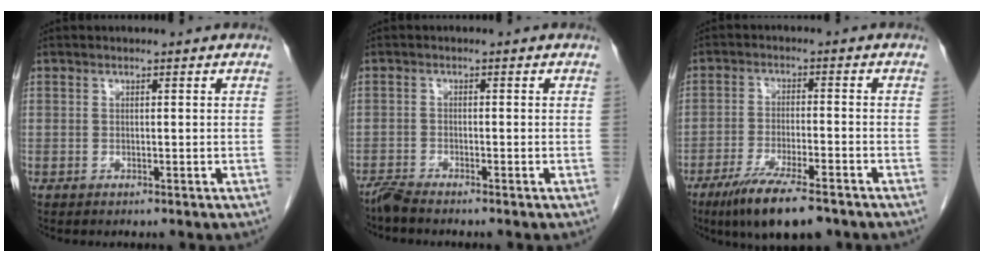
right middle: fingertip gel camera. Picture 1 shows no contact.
{"total": 1.9, "force": [-1.8, -0.3, 0.4], "torque": [-0.012, -0.008, -0.039]}
{"total": 10.9, "force": [-7.8, 1.9, 7.4], "torque": [-0.126, -0.024, -0.126]}